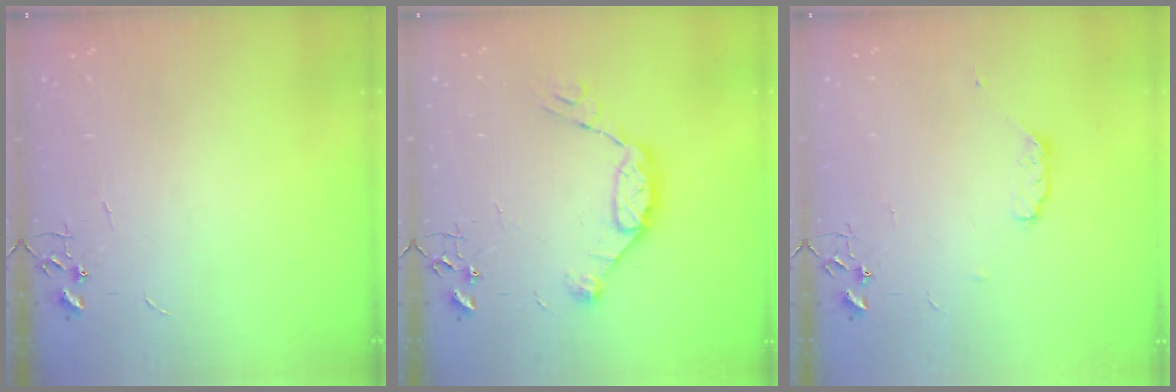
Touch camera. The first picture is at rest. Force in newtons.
{"total": 11.0, "press": 10.9, "slide": 0.7}
{"total": 5.3, "press": 5.2, "slide": 1.0}